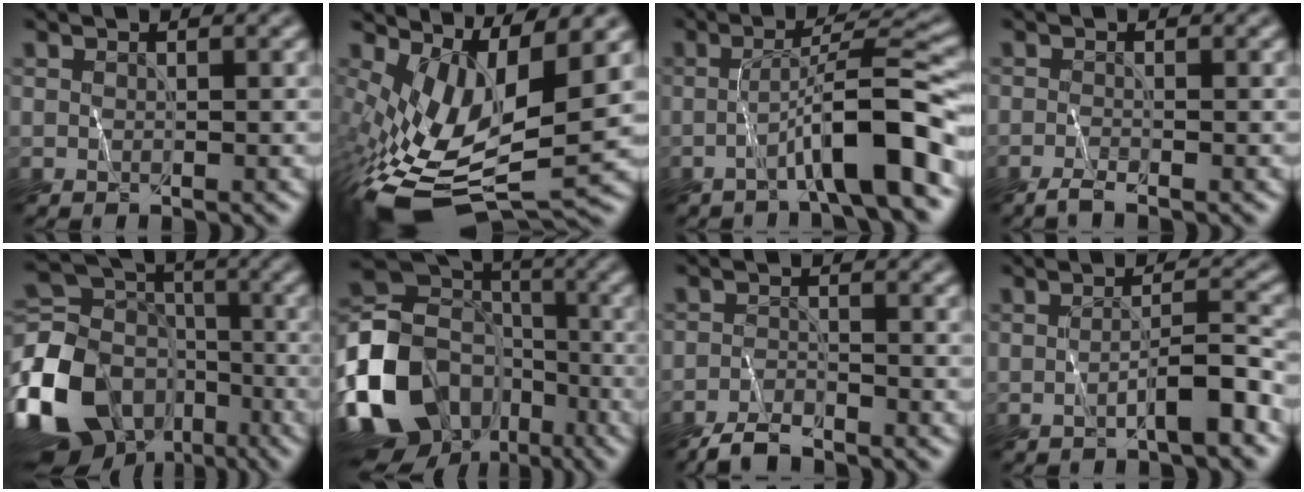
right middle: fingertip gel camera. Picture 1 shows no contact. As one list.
[{"total": 12.4, "force": [-0.3, 5.2, 11.2], "torque": [-0.236, -0.026, 0.008]}, {"total": 7.0, "force": [-2.8, 0.7, 6.4], "torque": [-0.099, 0.023, -0.047]}, {"total": 1.6, "force": [-1.2, 0.2, 1.0], "torque": [-0.018, -0.003, -0.028]}, {"total": 15.8, "force": [-6.7, 11.6, 8.4], "torque": [-0.224, -0.008, -0.138]}, {"total": 18.0, "force": [-7.8, 14.2, 7.8], "torque": [-0.215, -0.018, -0.141]}, {"total": 2.8, "force": [-2.5, 0.7, 1.1], "torque": [-0.024, -0.001, -0.053]}, {"total": 3.2, "force": [-1.6, 0.4, 2.7], "torque": [-0.044, 0.012, -0.031]}]